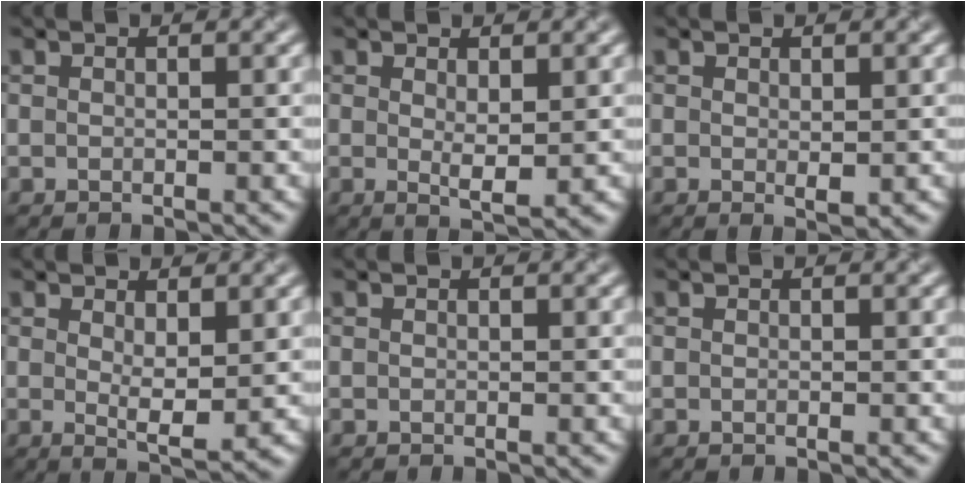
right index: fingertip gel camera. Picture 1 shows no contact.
{"total": 2.0, "force": [0.5, 0.5, 1.9], "torque": [-0.035, -0.009, 0.011]}
{"total": 1.0, "force": [0.1, 0.4, 0.9], "torque": [-0.014, -0.003, 0.003]}
{"total": 2.8, "force": [0.8, 0.8, 2.6], "torque": [-0.044, -0.012, 0.017]}
{"total": 0.0}
{"total": 0.0}